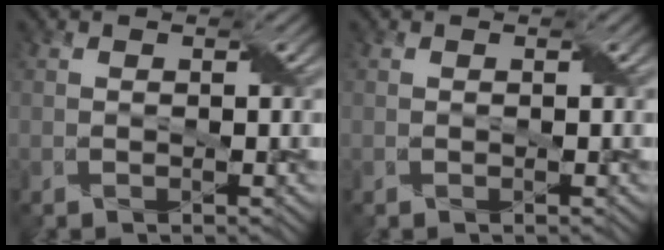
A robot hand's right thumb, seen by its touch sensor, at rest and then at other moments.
{"total": 0.0}